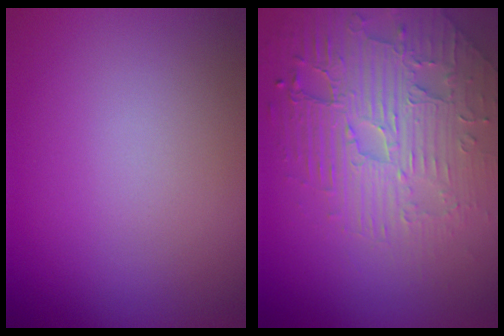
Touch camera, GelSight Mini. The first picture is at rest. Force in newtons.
{"total": 4.9, "press": 4.6, "slide": 1.8}